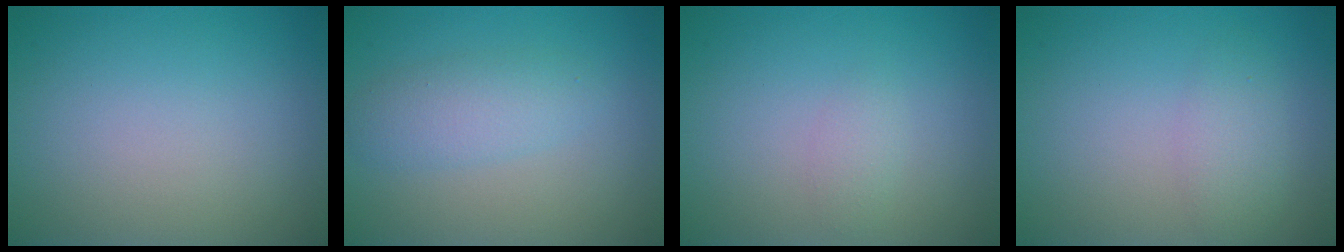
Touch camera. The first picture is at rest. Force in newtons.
{"total": 2.8, "press": 2.8, "slide": 0.2}
{"total": 1.1, "press": 1.1, "slide": 0.0}
{"total": 2.2, "press": 2.2, "slide": 0.1}